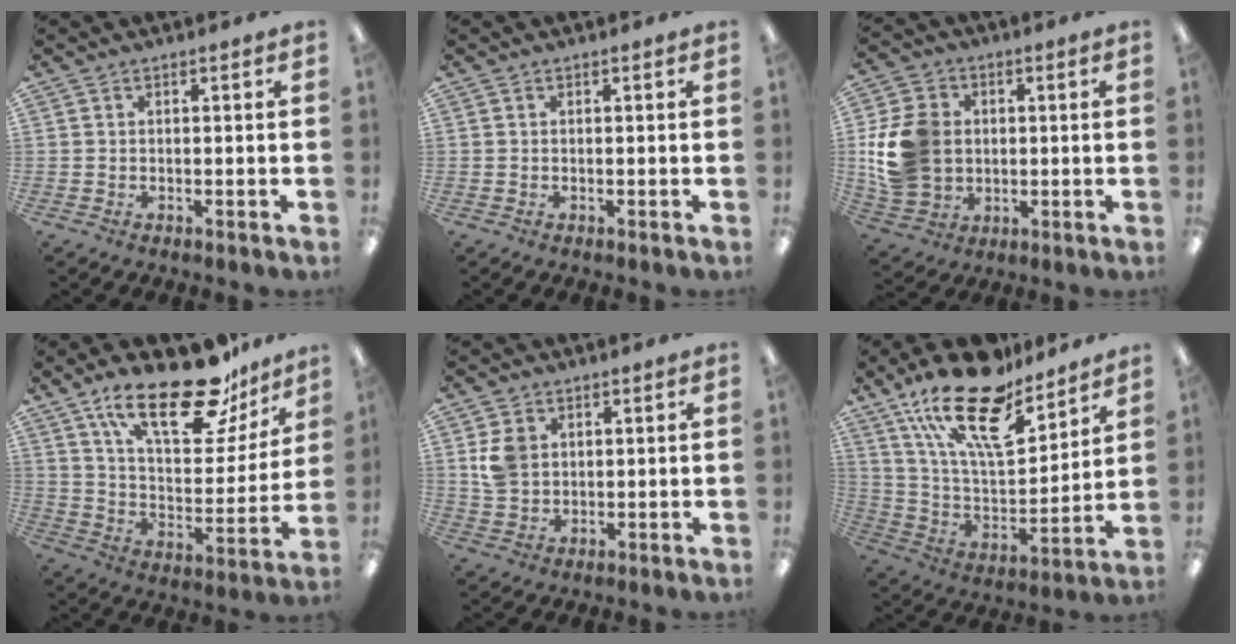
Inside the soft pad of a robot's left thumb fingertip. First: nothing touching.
{"total": 0.0}
{"total": 13.6, "force": [1.1, 11.4, 7.5], "torque": [-0.159, 0.012, 0.025]}
{"total": 24.1, "force": [16.6, 8.9, 15.1], "torque": [-0.234, -0.098, 0.279]}
{"total": 6.0, "force": [2.0, 4.9, 2.8], "torque": [-0.047, 0.004, 0.039]}
{"total": 22.6, "force": [15.6, 8.6, 13.9], "torque": [-0.256, -0.094, 0.274]}